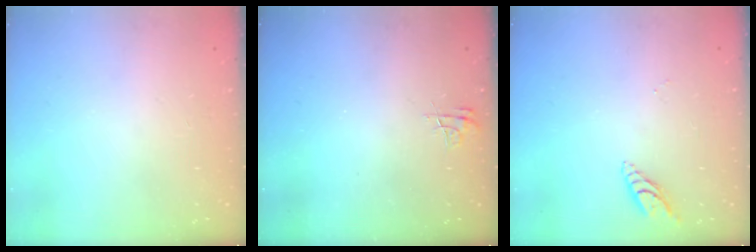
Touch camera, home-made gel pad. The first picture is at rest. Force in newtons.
{"total": 3.9, "press": 3.8, "slide": 0.4}
{"total": 7.1, "press": 7.1, "slide": 0.6}